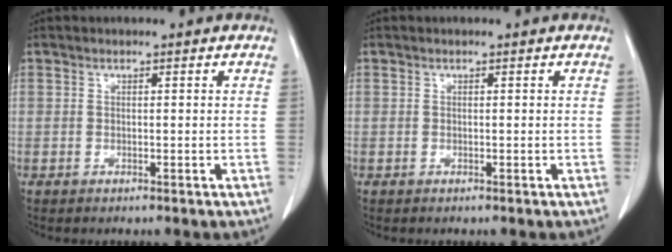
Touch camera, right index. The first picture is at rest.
{"total": 0.0}